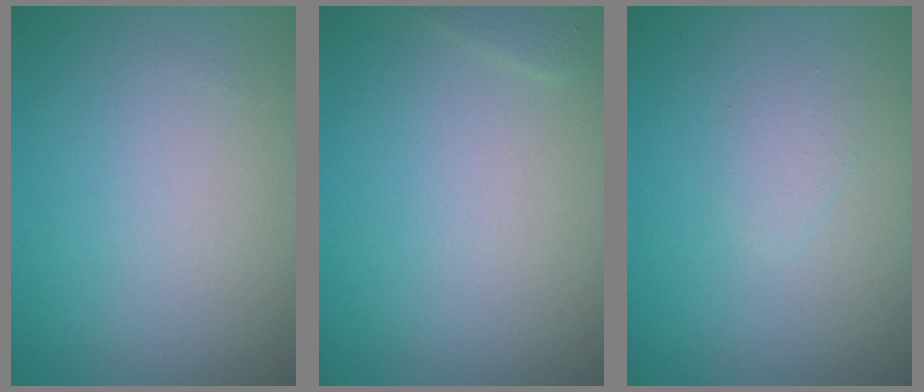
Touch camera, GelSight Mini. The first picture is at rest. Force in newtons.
{"total": 0.5, "press": 0.5, "slide": 0.0}
{"total": 0.9, "press": 0.9, "slide": 0.1}